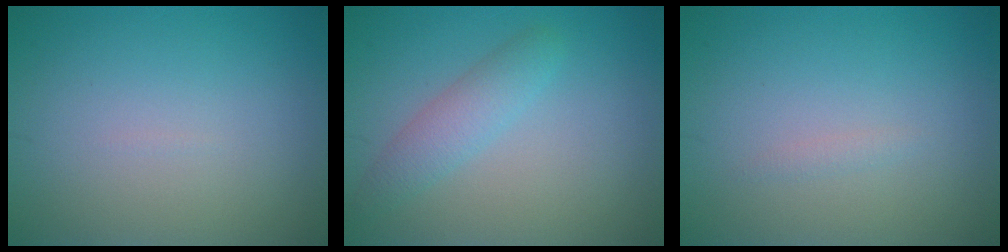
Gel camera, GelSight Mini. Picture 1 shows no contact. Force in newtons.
{"total": 2.5, "press": 2.5, "slide": 0.1}
{"total": 0.5, "press": 0.5, "slide": 0.1}